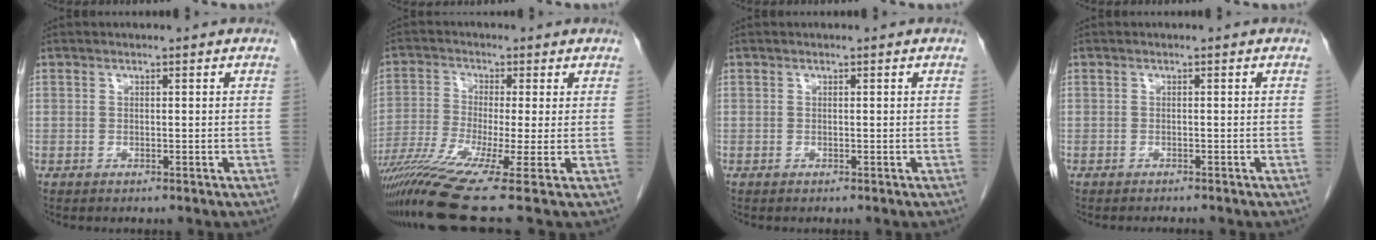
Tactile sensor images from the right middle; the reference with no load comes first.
{"total": 14.0, "force": [-9.1, -1.1, 10.5], "torque": [-0.208, -0.042, -0.160]}
{"total": 0.0}
{"total": 1.2, "force": [-1.2, 0.1, 0.3], "torque": [-0.005, -0.003, -0.014]}